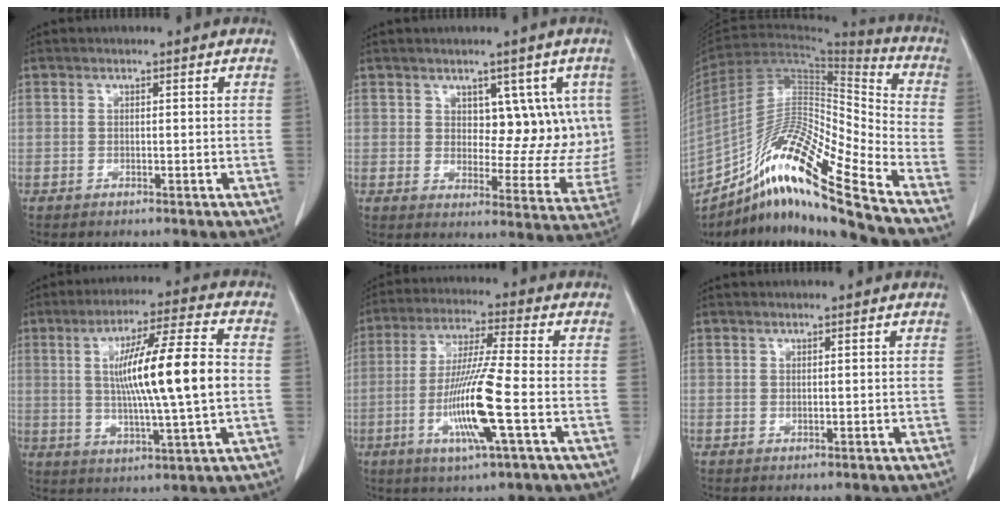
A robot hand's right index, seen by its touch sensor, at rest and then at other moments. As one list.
[{"total": 10.3, "force": [3.5, 6.0, 7.7], "torque": [-0.077, 0.007, 0.058]}, {"total": 20.6, "force": [-14.8, 0.2, 14.3], "torque": [-0.280, -0.002, -0.274]}, {"total": 15.3, "force": [0.8, 0.6, 15.2], "torque": [-0.262, 0.006, 0.012]}, {"total": 12.8, "force": [-3.6, -0.2, 12.3], "torque": [-0.248, -0.016, -0.073]}, {"total": 0.0}]